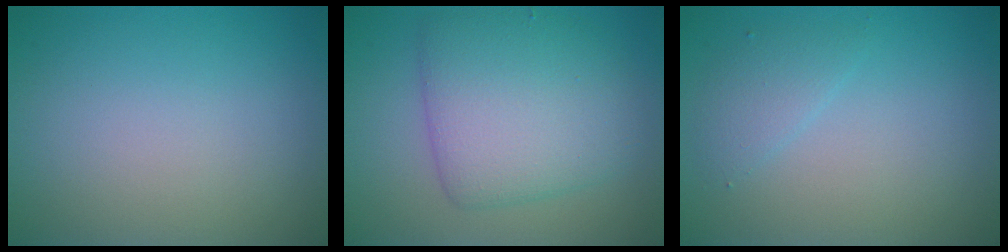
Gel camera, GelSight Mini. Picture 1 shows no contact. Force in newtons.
{"total": 6.7, "press": 6.7, "slide": 0.2}
{"total": 1.6, "press": 1.6, "slide": 0.3}